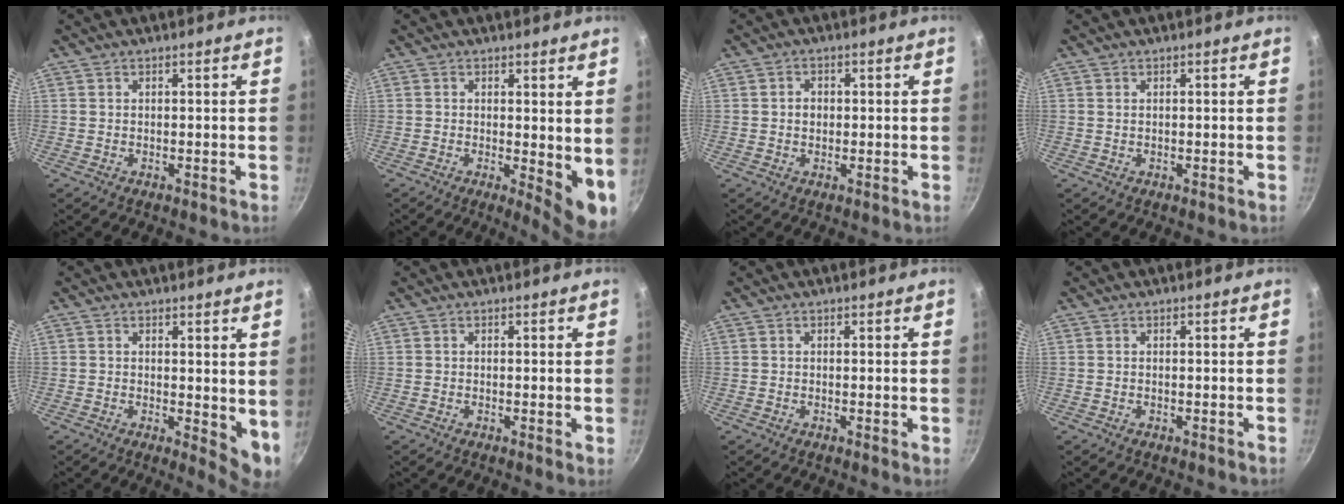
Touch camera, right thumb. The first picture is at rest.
{"total": 7.3, "force": [0.3, 2.7, 6.7], "torque": [-0.081, -0.018, 0.006]}
{"total": 2.3, "force": [0.1, 1.9, 1.3], "torque": [-0.013, 0.005, 0.001]}
{"total": 0.0}
{"total": 5.8, "force": [1.0, 2.6, 5.1], "torque": [-0.063, -0.018, 0.013]}
{"total": 1.2, "force": [0.0, 0.3, 1.2], "torque": [-0.016, -0.004, -0.003]}
{"total": 0.6, "force": [0.0, 0.0, 0.6], "torque": [-0.008, -0.002, -0.003]}
{"total": 0.0}